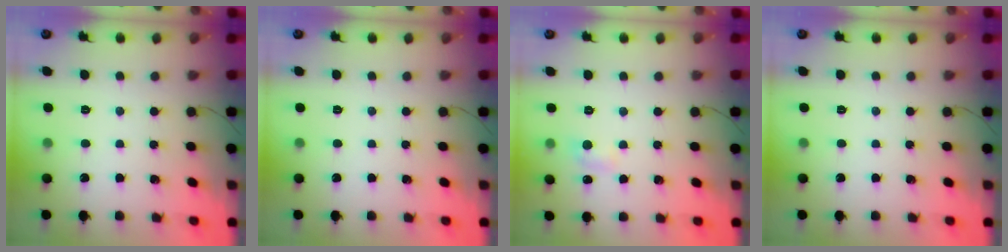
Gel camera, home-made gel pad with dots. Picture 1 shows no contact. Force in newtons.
{"total": 0.0}
{"total": 5.1, "press": 4.8, "slide": 1.5}
{"total": 0.0}